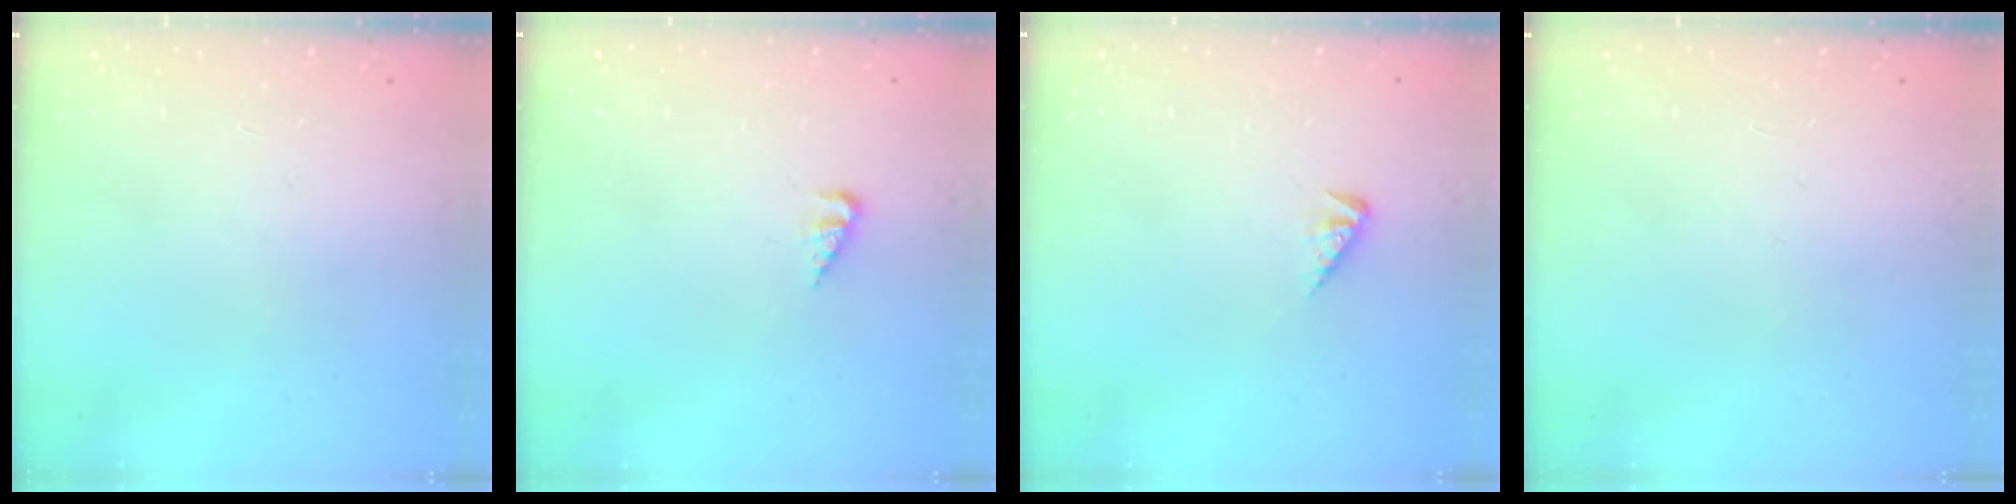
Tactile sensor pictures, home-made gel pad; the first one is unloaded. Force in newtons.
{"total": 2.6, "press": 2.6, "slide": 0.2}
{"total": 2.0, "press": 1.9, "slide": 0.3}
{"total": 0.0}